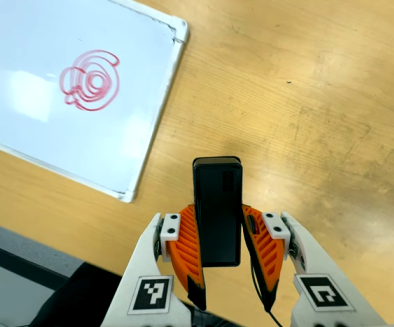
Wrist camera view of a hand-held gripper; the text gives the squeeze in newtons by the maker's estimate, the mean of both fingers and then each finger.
{"total": 3.9, "left": 2.7, "right": 5.1}